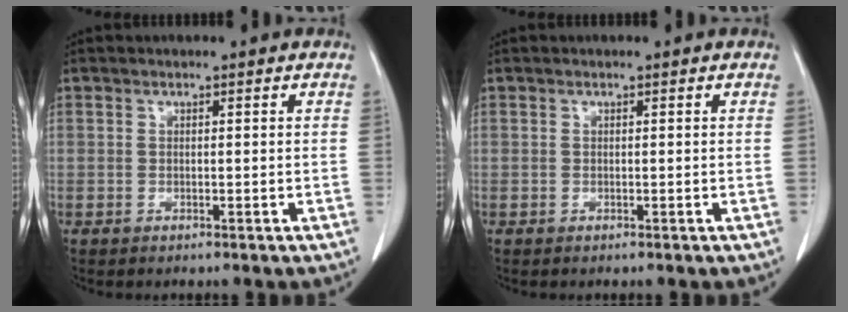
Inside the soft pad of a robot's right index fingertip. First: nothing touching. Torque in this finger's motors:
{"motor_torque": [0.00, 0.00, 0.00, 0.00]}